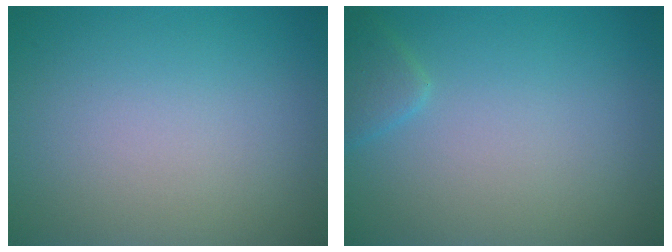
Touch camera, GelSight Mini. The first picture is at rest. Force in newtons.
{"total": 1.4, "press": 1.4, "slide": 0.1}